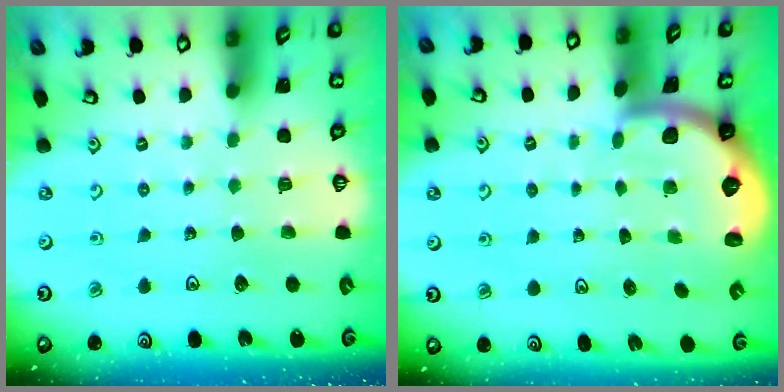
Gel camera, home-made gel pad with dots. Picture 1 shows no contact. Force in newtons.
{"total": 1.6, "press": 1.6, "slide": 0.1}